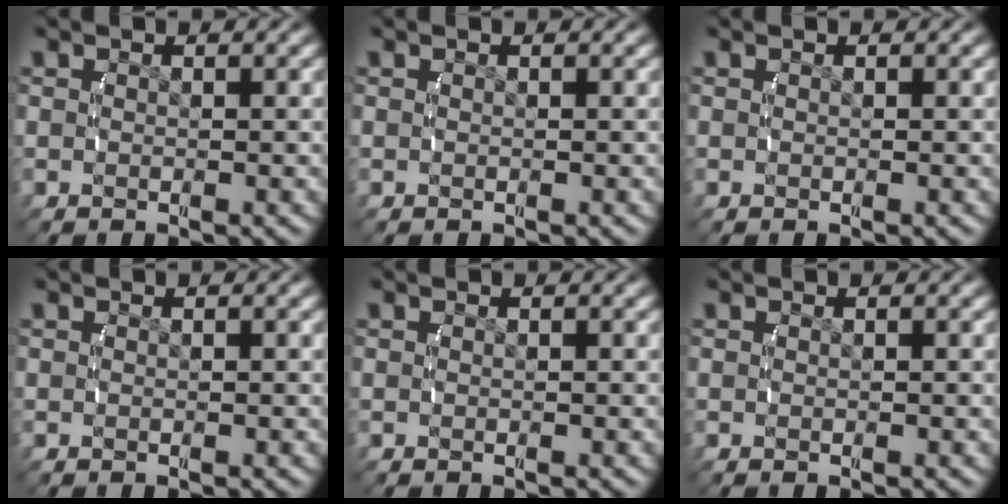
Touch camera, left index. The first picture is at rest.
{"total": 0.0}
{"total": 0.0}
{"total": 0.0}
{"total": 0.0}
{"total": 0.0}